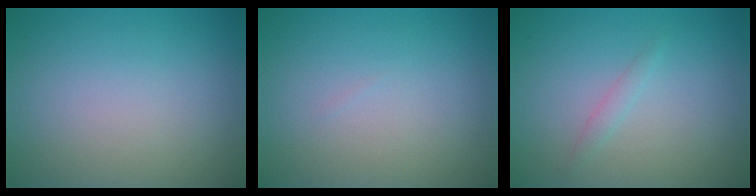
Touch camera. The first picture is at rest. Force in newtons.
{"total": 0.0}
{"total": 0.8, "press": 0.8, "slide": 0.0}